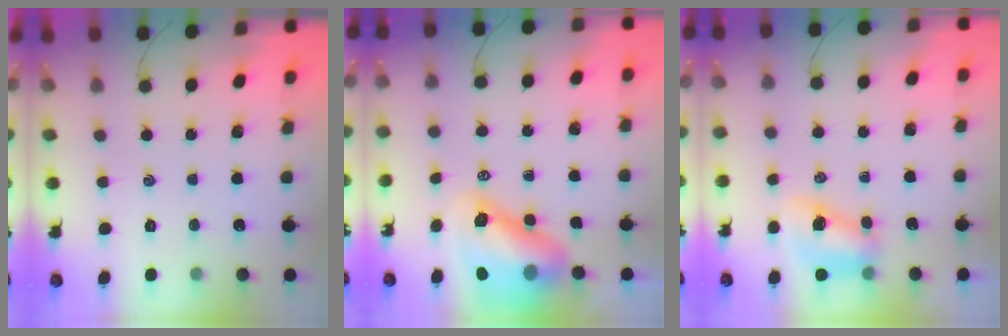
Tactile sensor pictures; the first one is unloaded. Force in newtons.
{"total": 12.2, "press": 11.6, "slide": 3.7}
{"total": 8.4, "press": 8.3, "slide": 1.1}